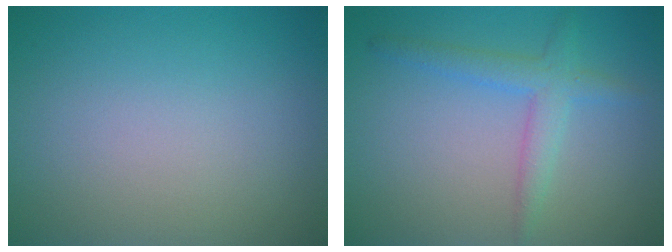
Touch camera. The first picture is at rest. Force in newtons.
{"total": 2.8, "press": 2.8, "slide": 0.2}